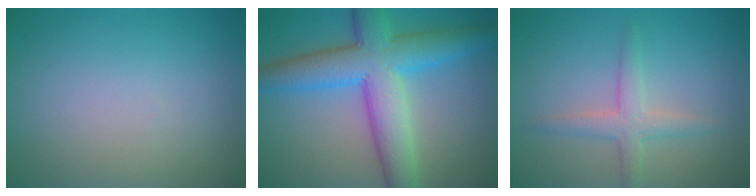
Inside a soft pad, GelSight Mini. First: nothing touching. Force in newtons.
{"total": 9.2, "press": 9.2, "slide": 0.2}
{"total": 2.4, "press": 2.4, "slide": 0.2}